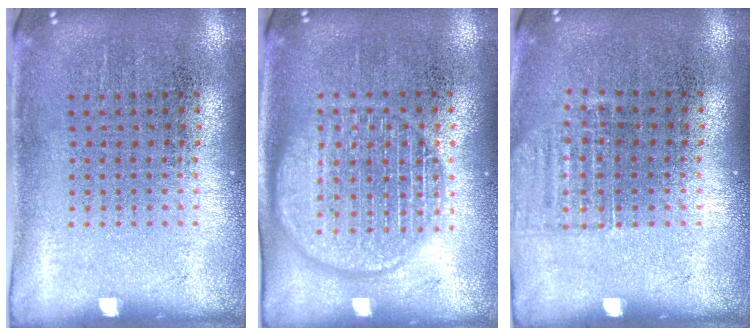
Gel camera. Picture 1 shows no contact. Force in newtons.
{"total": 2.6, "press": 2.6, "slide": 0.4}
{"total": 0.9, "press": 0.9, "slide": 0.1}